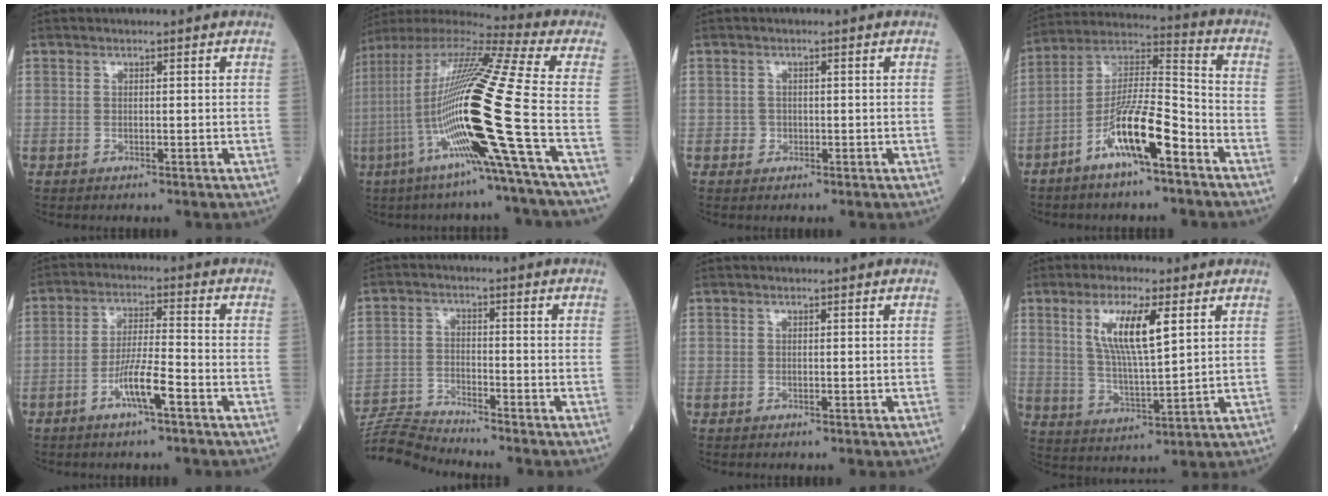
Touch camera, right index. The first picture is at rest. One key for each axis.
{"total": 23.8, "fx": -6.5, "fy": -1.8, "fz": 22.9, "tx": -0.449, "ty": -0.027, "tz": -0.142}
{"total": 1.0, "fx": -0.3, "fy": 1.0, "fz": 0.1, "tx": 0.003, "ty": 0.006, "tz": -0.007}
{"total": 12.7, "fx": -6.8, "fy": 1.8, "fz": 10.6, "tx": -0.200, "ty": 0.006, "tz": -0.125}
{"total": 6.1, "fx": -3.2, "fy": 0.2, "fz": 5.2, "tx": -0.102, "ty": 0.004, "tz": -0.060}
{"total": 6.3, "fx": -6.2, "fy": -1.3, "fz": -0.5, "tx": -0.003, "ty": -0.010, "tz": -0.119}
{"total": 0.0}
{"total": 9.7, "fx": 3.8, "fy": 1.6, "fz": 8.8, "tx": -0.172, "ty": 0.001, "tz": 0.074}